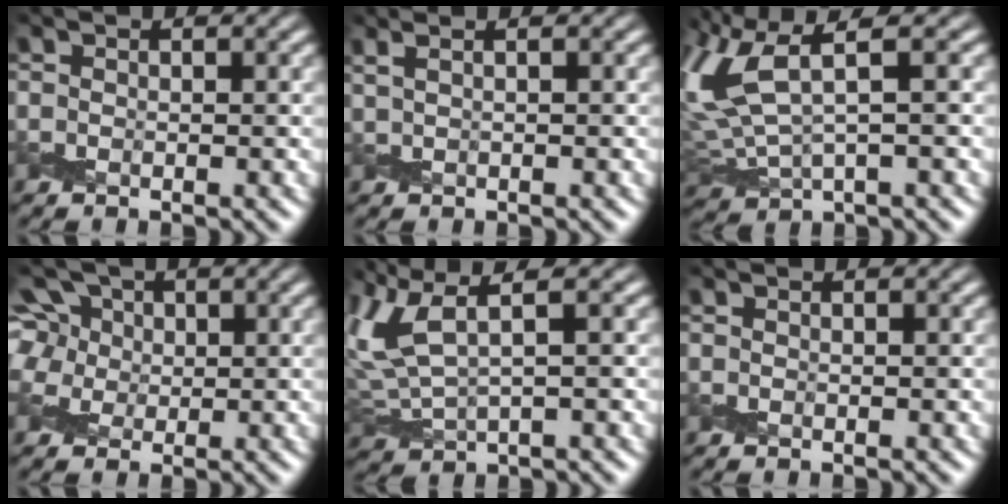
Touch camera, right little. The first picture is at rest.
{"total": 1.0, "force": [0.8, -0.2, 0.6], "torque": [-0.016, 0.002, 0.015]}
{"total": 6.8, "force": [2.1, 2.6, 5.9], "torque": [-0.159, 0.006, 0.047]}
{"total": 7.1, "force": [3.2, 5.1, 3.9], "torque": [-0.080, 0.023, 0.032]}
{"total": 4.6, "force": [1.8, 1.4, 4.0], "torque": [-0.108, 0.009, 0.040]}
{"total": 0.0}